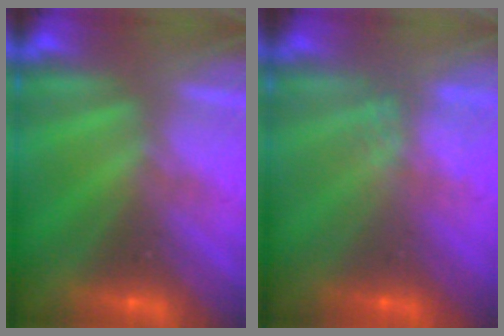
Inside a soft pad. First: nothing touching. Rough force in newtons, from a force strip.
{"total": 3.8}